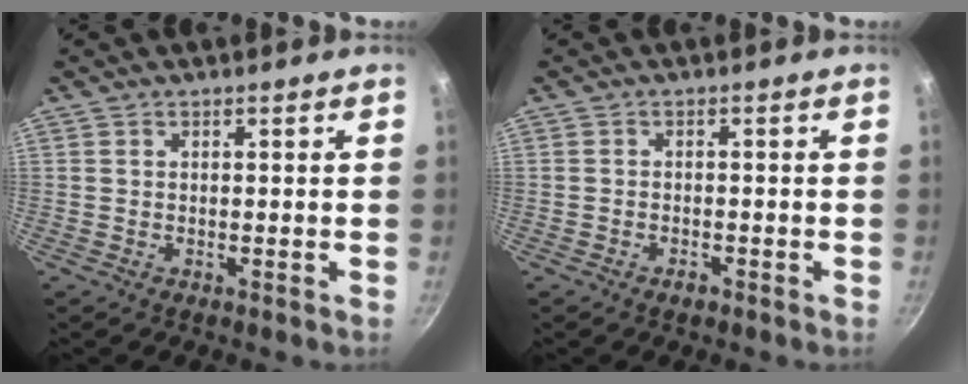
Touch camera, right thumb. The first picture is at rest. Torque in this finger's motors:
{"motor_torque": [-0.14, 0.20, -0.25, 0.08, 0.02]}